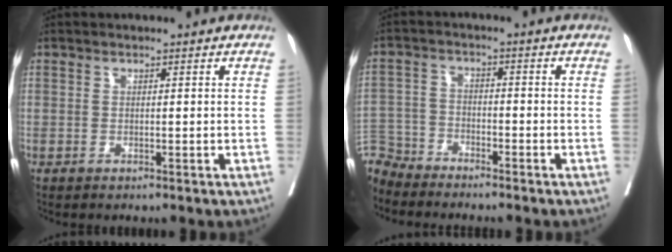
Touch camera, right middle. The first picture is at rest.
{"total": 6.2, "force": [-5.9, 1.6, -0.9], "torque": [0.021, 0.002, -0.121]}